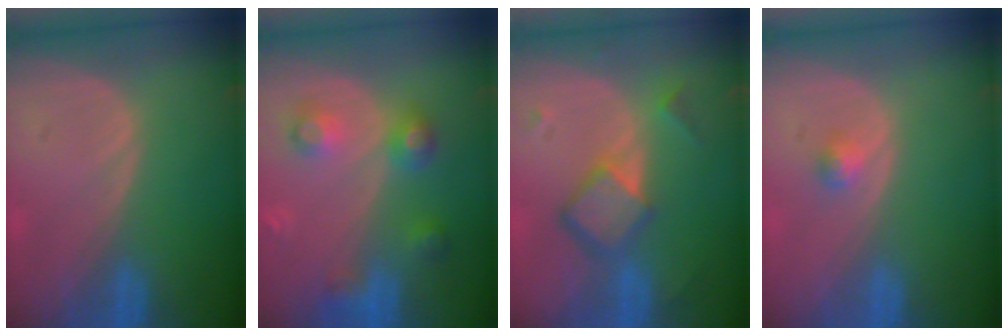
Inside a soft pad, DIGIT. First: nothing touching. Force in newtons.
{"total": 5.7, "press": 5.7, "slide": 0.2}
{"total": 6.6, "press": 5.7, "slide": 3.3}
{"total": 1.7, "press": 1.4, "slide": 0.8}